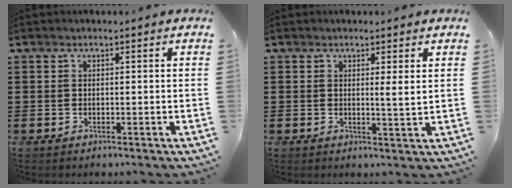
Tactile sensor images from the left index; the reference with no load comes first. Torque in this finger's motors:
{"motor_torque": [0.15, 0.15, 0.01, 0.01]}